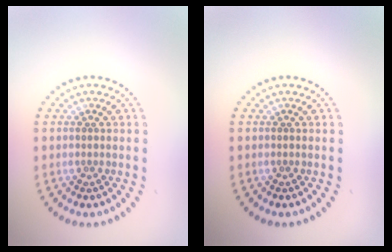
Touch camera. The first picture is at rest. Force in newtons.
{"total": 0.0}